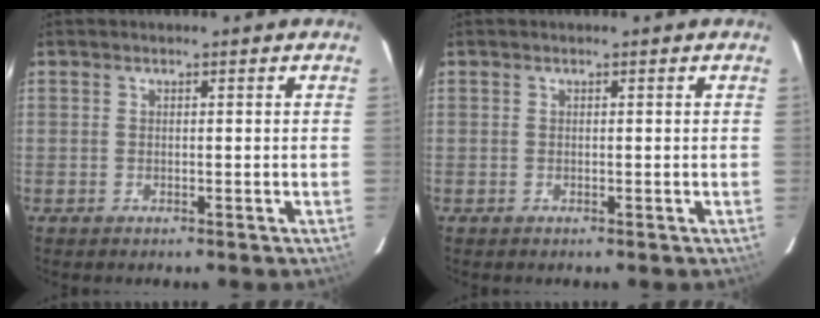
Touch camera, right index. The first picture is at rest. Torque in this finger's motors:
{"motor_torque": [0.00, 0.00, 0.01, 0.00]}